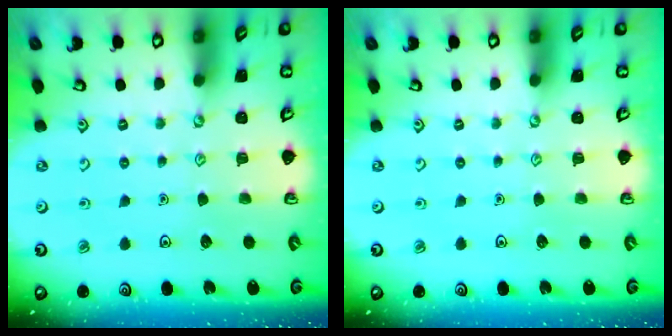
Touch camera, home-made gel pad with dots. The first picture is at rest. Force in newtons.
{"total": 0.0}